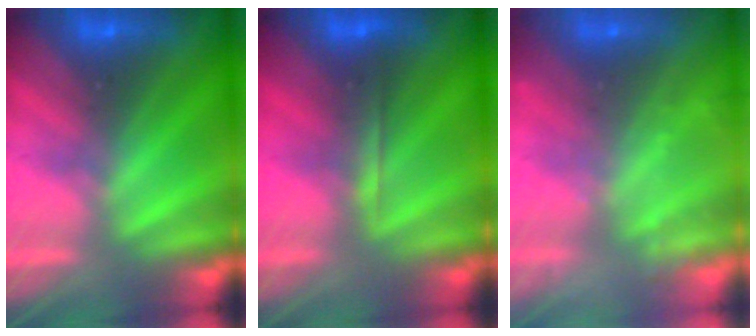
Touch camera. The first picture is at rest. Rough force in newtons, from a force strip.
{"total": 1.7}
{"total": 2.4}